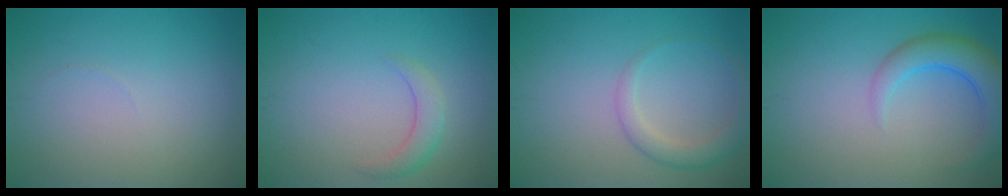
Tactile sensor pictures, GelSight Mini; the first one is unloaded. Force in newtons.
{"total": 2.0, "press": 2.0, "slide": 0.0}
{"total": 2.5, "press": 2.5, "slide": 0.1}
{"total": 4.6, "press": 4.6, "slide": 0.4}